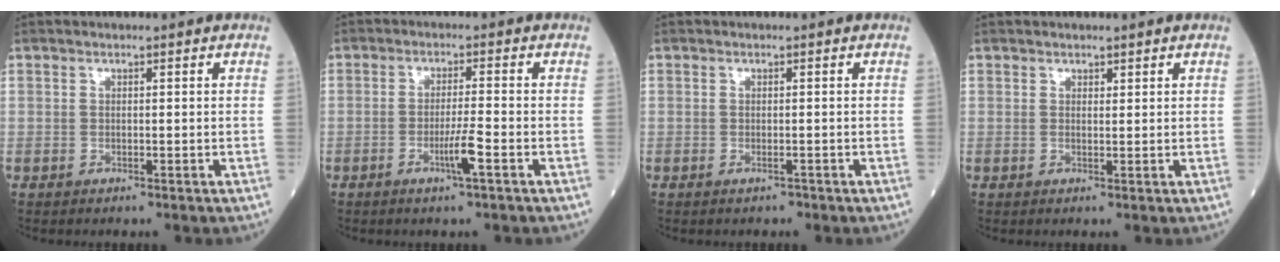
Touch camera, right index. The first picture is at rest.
{"total": 4.2, "force": [-1.8, -0.3, 3.8], "torque": [-0.072, -0.007, -0.036]}
{"total": 0.9, "force": [-0.6, 0.3, 0.6], "torque": [-0.011, -0.002, -0.005]}
{"total": 0.8, "force": [0.7, 0.4, 0.1], "torque": [0.001, -0.004, 0.010]}